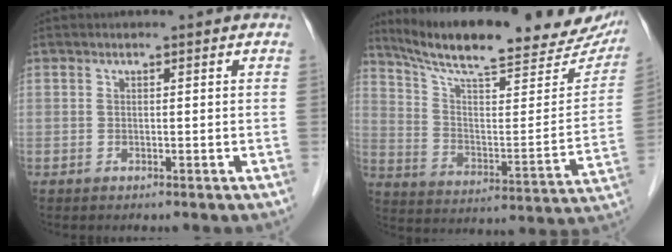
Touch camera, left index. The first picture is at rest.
{"total": 25.3, "force": [21.7, 4.2, 12.4], "torque": [-0.194, -0.040, 0.301]}